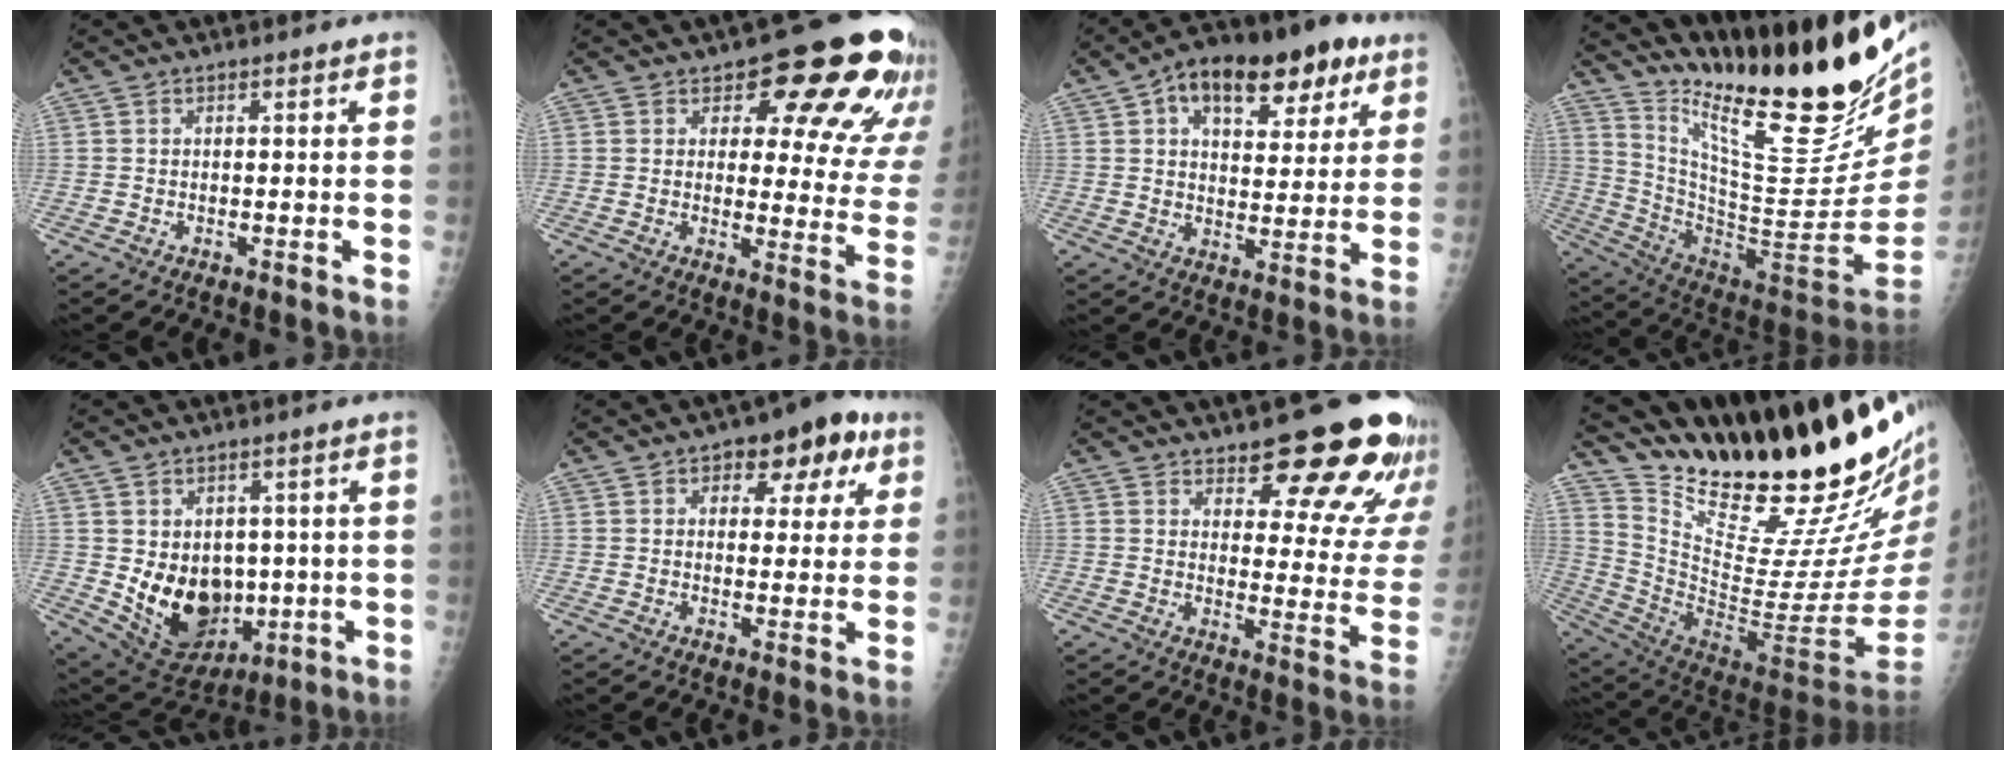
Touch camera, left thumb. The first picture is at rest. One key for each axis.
{"total": 19.0, "fx": 11.4, "fy": 8.3, "fz": 12.8, "tx": -0.105, "ty": -0.060, "tz": 0.128}
{"total": 18.4, "fx": 8.8, "fy": 9.9, "fz": 12.7, "tx": -0.152, "ty": 0.004, "tz": 0.131}
{"total": 32.7, "fx": 22.5, "fy": 7.9, "fz": 22.4, "tx": -0.323, "ty": -0.129, "tz": 0.354}
{"total": 13.1, "fx": -0.4, "fy": 9.9, "fz": 8.6, "tx": -0.095, "ty": -0.015, "tz": 0.027}
{"total": 10.3, "fx": 4.8, "fy": 5.9, "fz": 6.9, "tx": -0.044, "ty": -0.001, "tz": 0.056}
{"total": 19.6, "fx": 14.0, "fy": 6.4, "fz": 12.3, "tx": -0.111, "ty": -0.088, "tz": 0.175}
{"total": 33.2, "fx": 25.2, "fy": 7.3, "fz": 20.3, "tx": -0.303, "ty": -0.153, "tz": 0.394}